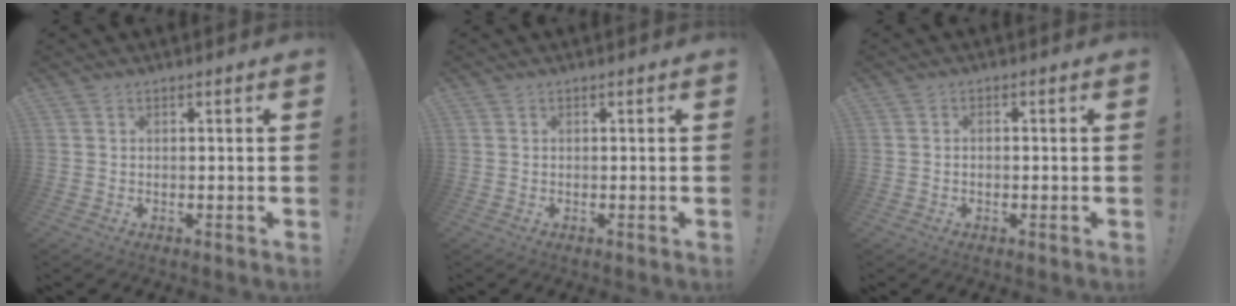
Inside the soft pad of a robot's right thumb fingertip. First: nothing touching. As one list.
[{"total": 0.0}, {"total": 0.9, "force": [-0.4, 0.4, 0.8], "torque": [-0.012, 0.003, -0.008]}]